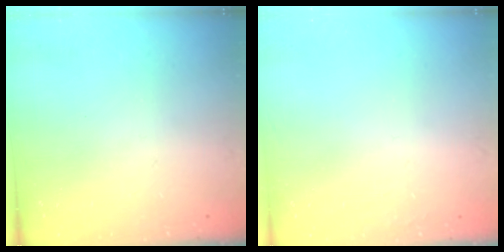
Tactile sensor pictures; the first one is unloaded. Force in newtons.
{"total": 1.5, "press": 1.5, "slide": 0.1}